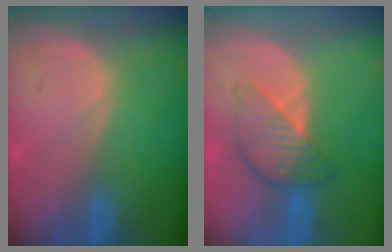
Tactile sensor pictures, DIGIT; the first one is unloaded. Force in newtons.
{"total": 5.6, "press": 5.6, "slide": 0.3}